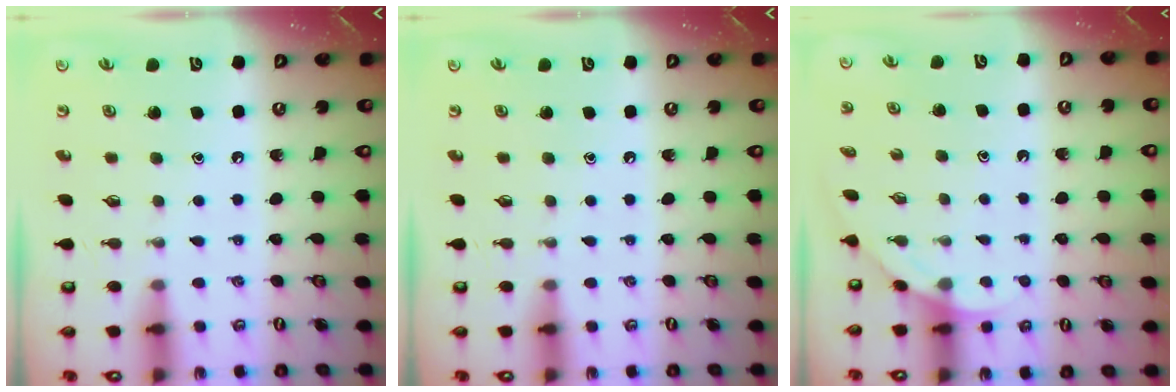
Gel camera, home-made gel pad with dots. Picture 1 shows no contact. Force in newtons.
{"total": 0.0}
{"total": 2.0, "press": 2.0, "slide": 0.0}